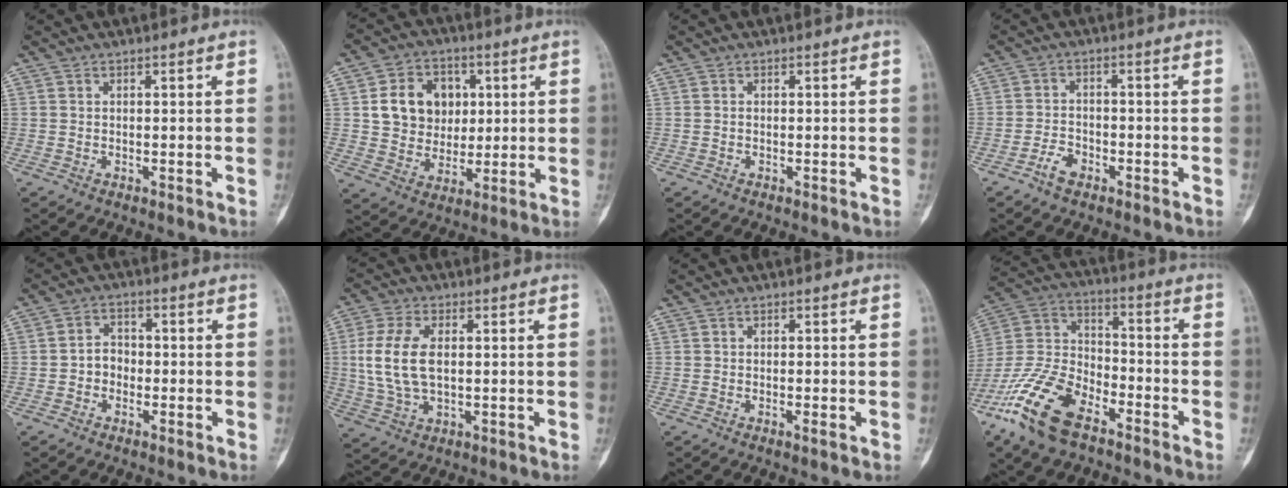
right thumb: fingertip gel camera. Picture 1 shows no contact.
{"total": 12.4, "force": [2.7, 10.3, 6.3], "torque": [-0.058, -0.001, 0.049]}
{"total": 0.0}
{"total": 3.6, "force": [-2.4, 2.0, 1.8], "torque": [-0.028, 0.016, -0.045]}
{"total": 4.0, "force": [-1.0, 3.4, 1.9], "torque": [-0.008, 0.019, -0.027]}
{"total": 10.7, "force": [0.9, 6.0, 8.8], "torque": [-0.191, 0.003, 0.020]}
{"total": 1.3, "force": [-0.4, 0.3, 1.2], "torque": [-0.015, -0.002, -0.006]}
{"total": 17.7, "force": [-10.9, 8.6, 11.1], "torque": [-0.226, 0.049, -0.214]}